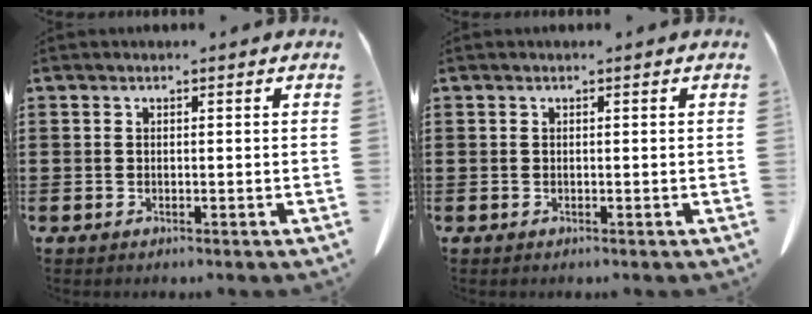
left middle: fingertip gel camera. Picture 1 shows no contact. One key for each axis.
{"total": 0.0}